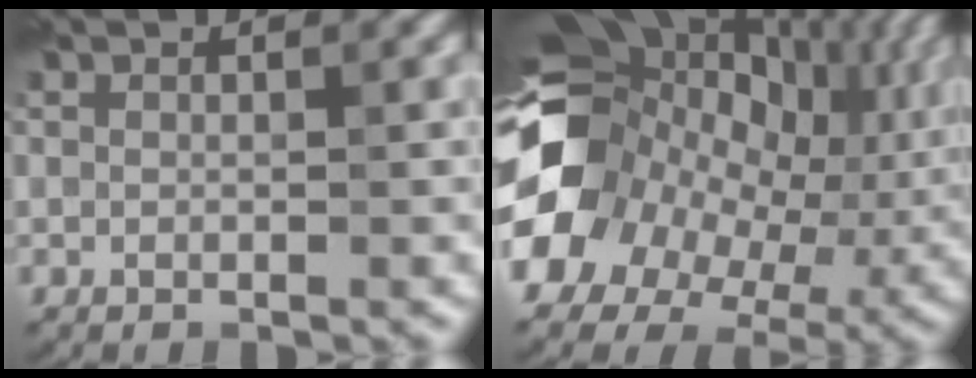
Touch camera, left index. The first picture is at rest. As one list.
[{"total": 19.0, "force": [0.5, 14.7, 12.1], "torque": [-0.236, -0.016, 0.031]}]